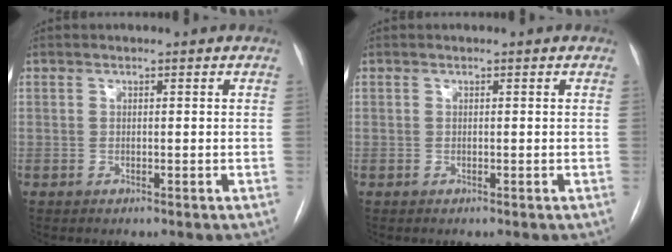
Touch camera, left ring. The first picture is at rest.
{"total": 0.0}